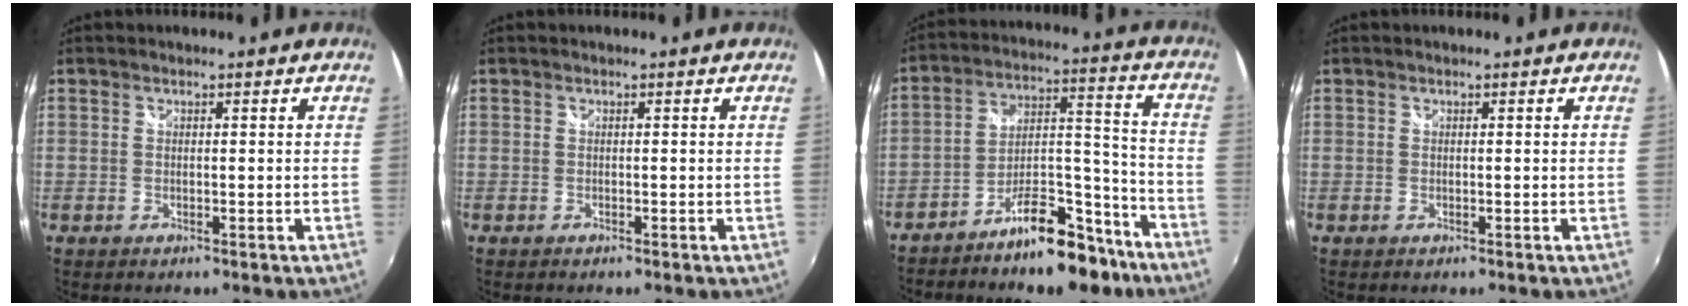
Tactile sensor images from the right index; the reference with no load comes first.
{"total": 0.0}
{"total": 13.8, "force": [-10.4, 4.9, 7.7], "torque": [-0.117, 0.050, -0.157]}
{"total": 0.0}